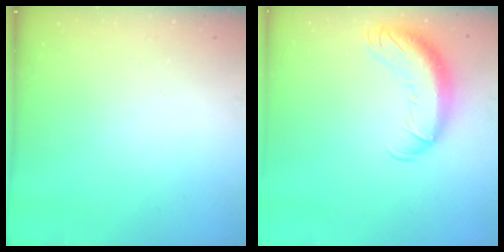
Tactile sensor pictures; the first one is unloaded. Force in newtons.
{"total": 15.9, "press": 15.5, "slide": 3.6}